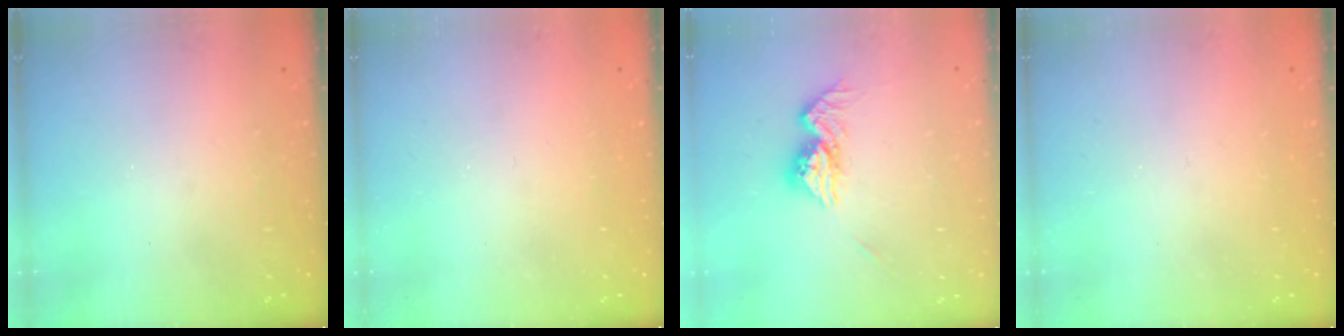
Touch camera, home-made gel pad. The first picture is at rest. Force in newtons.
{"total": 0.0}
{"total": 10.7, "press": 10.6, "slide": 0.9}
{"total": 0.0}